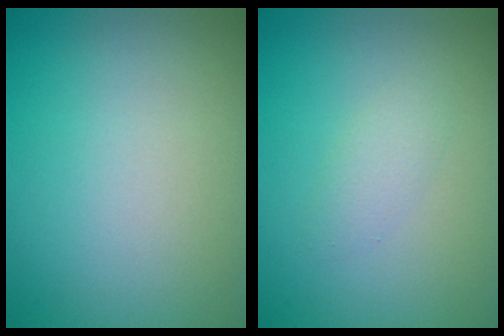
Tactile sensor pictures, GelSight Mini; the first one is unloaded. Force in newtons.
{"total": 1.3, "press": 1.3, "slide": 0.1}